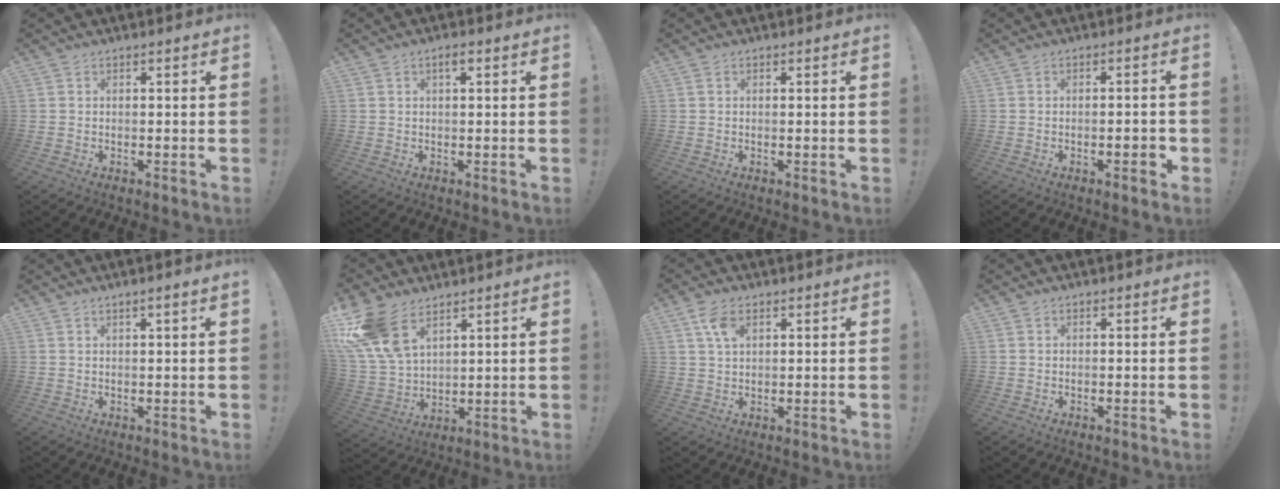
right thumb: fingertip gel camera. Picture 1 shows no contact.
{"total": 1.7, "force": [0.8, 0.4, 1.5], "torque": [-0.027, 0.003, 0.012]}
{"total": 0.6, "force": [0.3, 0.0, 0.6], "torque": [-0.007, -0.002, 0.004]}
{"total": 3.2, "force": [-1.4, 1.0, 2.7], "torque": [-0.035, 0.008, -0.023]}
{"total": 1.6, "force": [0.8, -0.4, 1.3], "torque": [-0.025, -0.001, 0.013]}
{"total": 14.8, "force": [8.8, 8.4, 8.3], "torque": [-0.168, -0.048, 0.172]}
{"total": 5.4, "force": [2.7, 2.7, 3.8], "torque": [-0.064, -0.008, 0.048]}
{"total": 0.0}